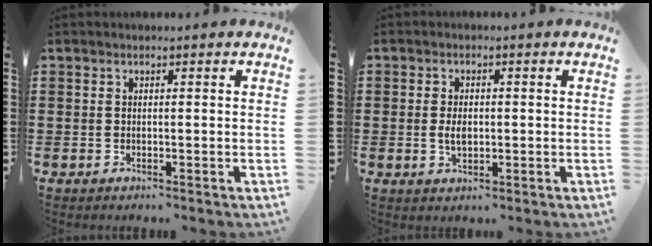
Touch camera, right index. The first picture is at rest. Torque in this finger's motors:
{"motor_torque": [0.17, 1.96, 0.13, 0.02]}